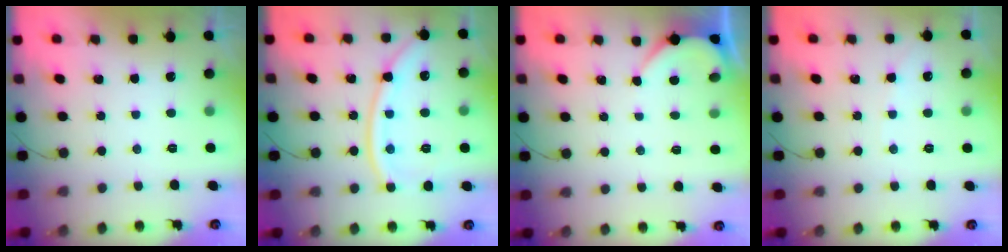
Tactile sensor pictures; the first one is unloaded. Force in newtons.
{"total": 13.1, "press": 13.0, "slide": 1.8}
{"total": 1.8, "press": 1.8, "slide": 0.3}
{"total": 3.5, "press": 3.5, "slide": 0.5}